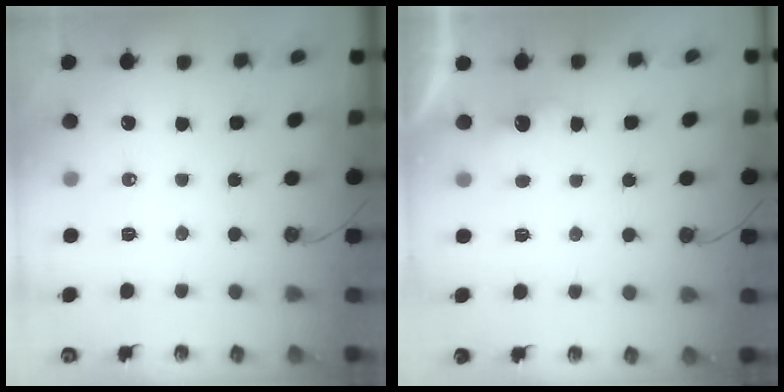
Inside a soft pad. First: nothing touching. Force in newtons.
{"total": 2.2, "press": 2.0, "slide": 0.8}